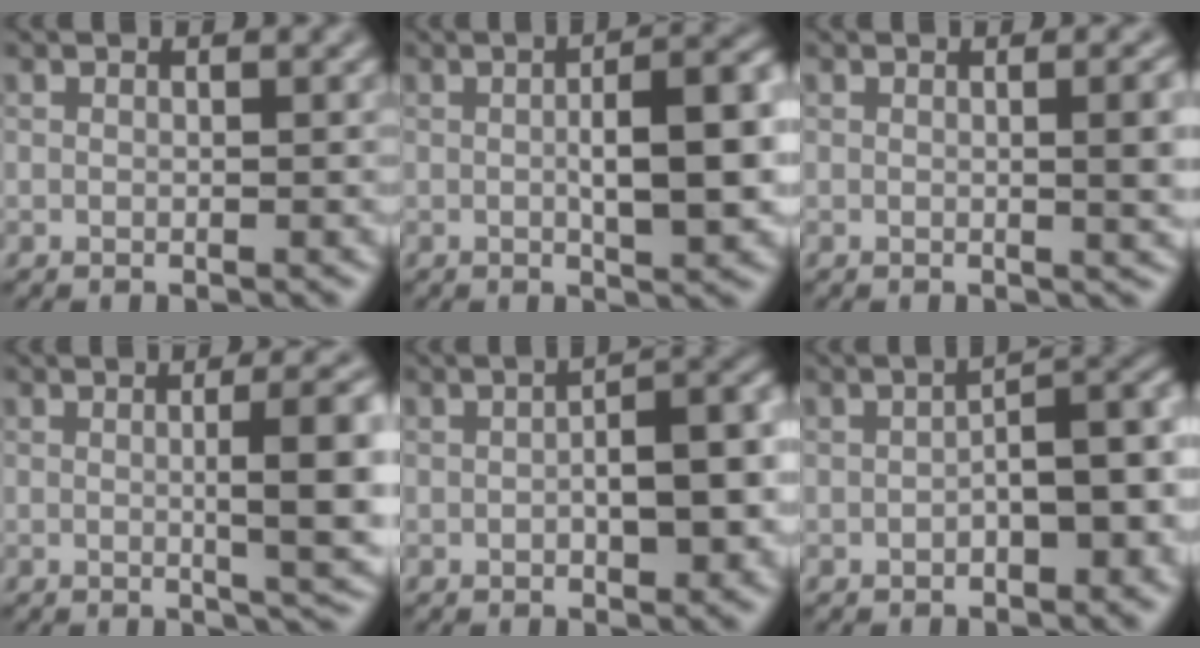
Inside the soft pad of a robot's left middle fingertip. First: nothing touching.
{"total": 7.4, "force": [0.0, 2.3, 7.0], "torque": [-0.101, 0.000, 0.003]}
{"total": 4.3, "force": [0.3, 1.3, 4.0], "torque": [-0.043, 0.008, 0.001]}
{"total": 7.8, "force": [0.4, 2.0, 7.5], "torque": [-0.086, 0.005, 0.005]}
{"total": 6.7, "force": [-0.8, 2.8, 6.0], "torque": [-0.069, 0.006, -0.008]}
{"total": 6.0, "force": [-1.3, 2.5, 5.3], "torque": [-0.063, 0.012, -0.021]}